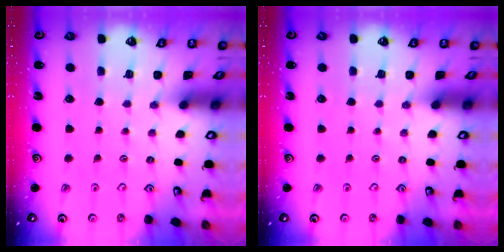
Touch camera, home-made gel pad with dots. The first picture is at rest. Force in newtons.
{"total": 0.0}